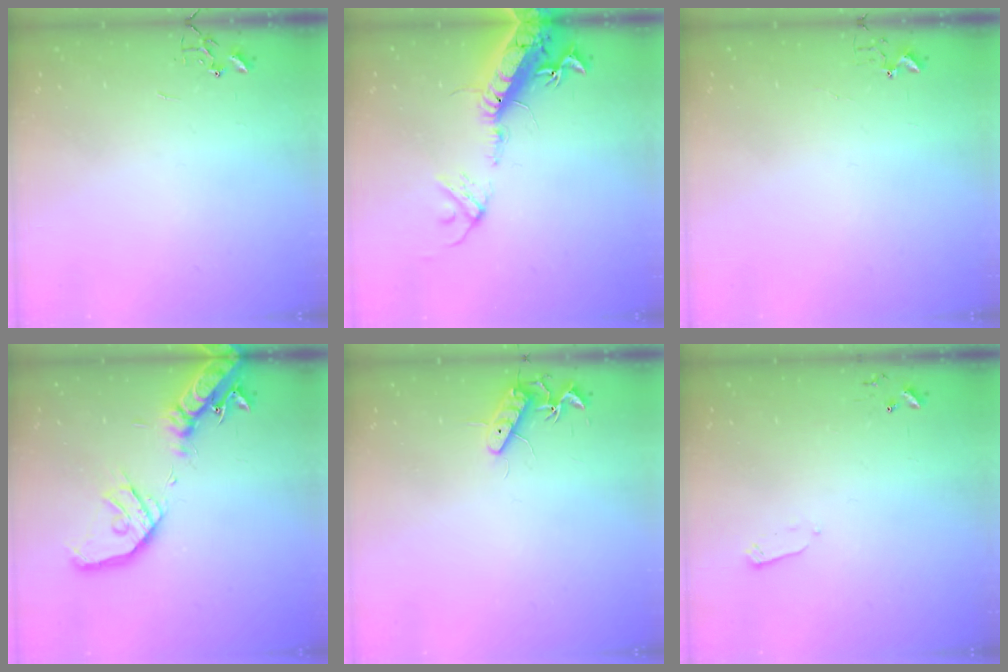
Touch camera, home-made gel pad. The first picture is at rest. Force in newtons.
{"total": 20.7, "press": 20.1, "slide": 4.8}
{"total": 3.4, "press": 3.4, "slide": 0.5}
{"total": 20.7, "press": 20.4, "slide": 3.6}
{"total": 11.5, "press": 11.5, "slide": 1.0}
{"total": 2.4, "press": 2.4, "slide": 0.4}